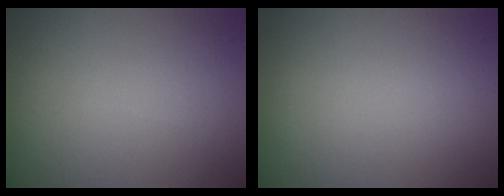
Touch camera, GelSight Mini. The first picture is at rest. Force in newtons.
{"total": 0.0}